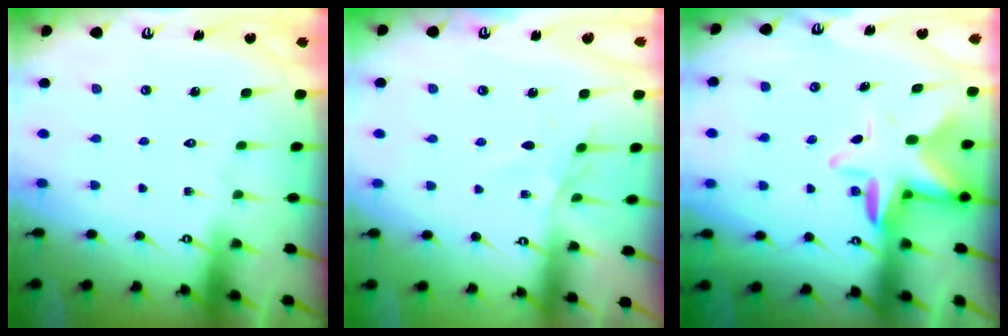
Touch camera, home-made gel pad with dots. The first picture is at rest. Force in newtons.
{"total": 3.5, "press": 3.5, "slide": 0.2}
{"total": 9.0, "press": 8.9, "slide": 1.4}